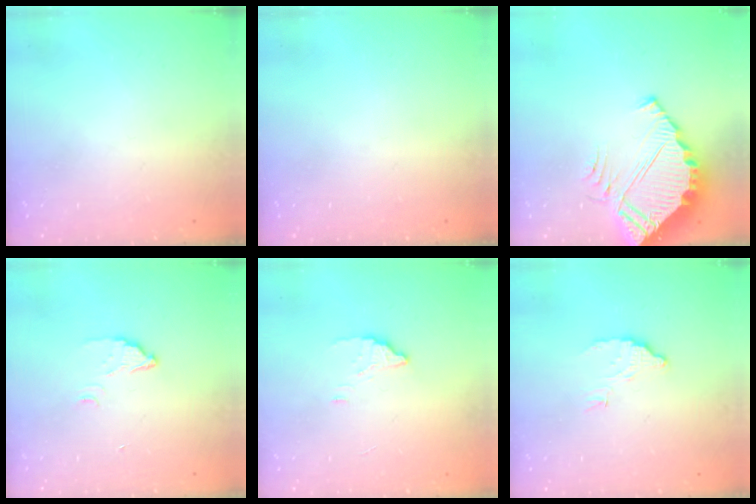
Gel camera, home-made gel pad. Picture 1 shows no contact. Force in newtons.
{"total": 0.0}
{"total": 7.5, "press": 7.5, "slide": 0.6}
{"total": 2.9, "press": 2.9, "slide": 0.4}
{"total": 1.9, "press": 1.9, "slide": 0.0}
{"total": 5.8, "press": 5.8, "slide": 0.3}